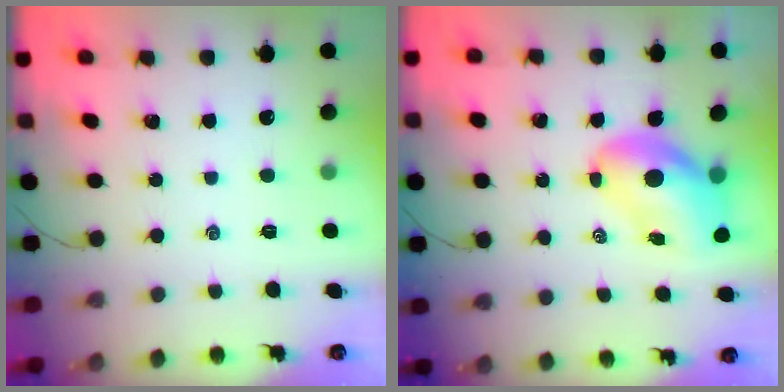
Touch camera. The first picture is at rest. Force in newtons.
{"total": 10.5, "press": 10.1, "slide": 3.1}